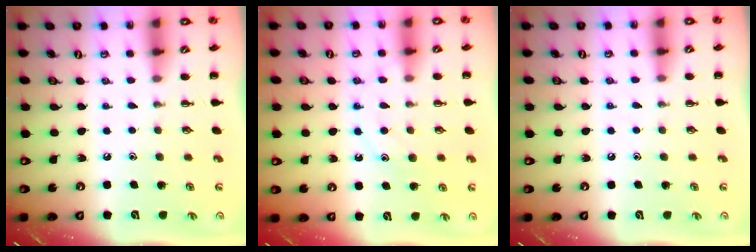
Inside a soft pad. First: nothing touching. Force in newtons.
{"total": 11.1, "press": 11.1, "slide": 0.5}
{"total": 6.3, "press": 6.0, "slide": 2.0}